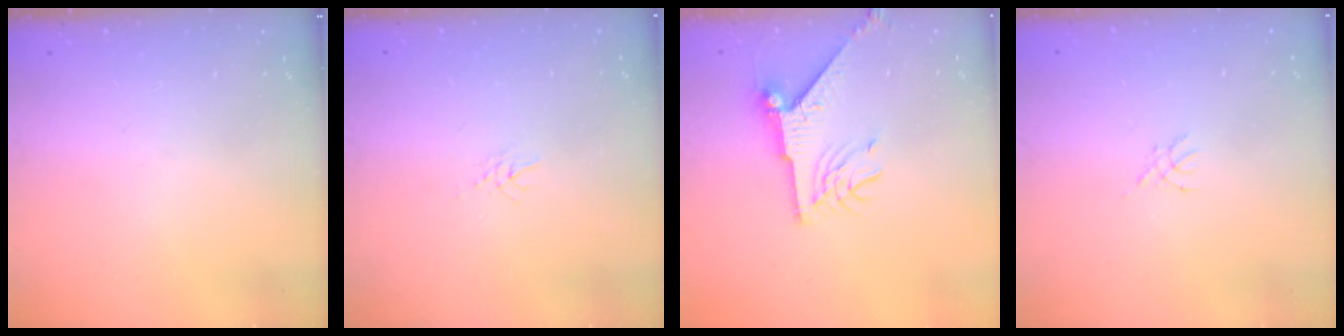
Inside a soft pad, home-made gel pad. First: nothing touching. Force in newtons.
{"total": 3.3, "press": 3.3, "slide": 0.4}
{"total": 9.7, "press": 9.7, "slide": 0.3}
{"total": 1.4, "press": 1.4, "slide": 0.3}